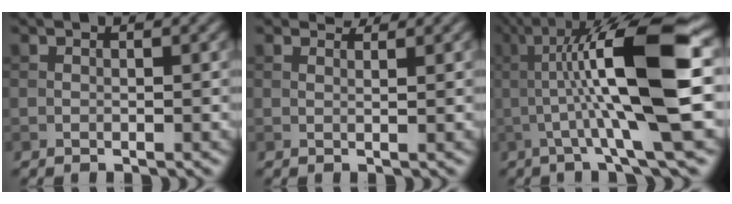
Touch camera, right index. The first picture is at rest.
{"total": 1.4, "force": [1.3, 0.2, 0.4], "torque": [-0.012, -0.005, 0.016]}
{"total": 12.2, "force": [0.3, 2.2, 12.0], "torque": [-0.185, 0.020, 0.004]}